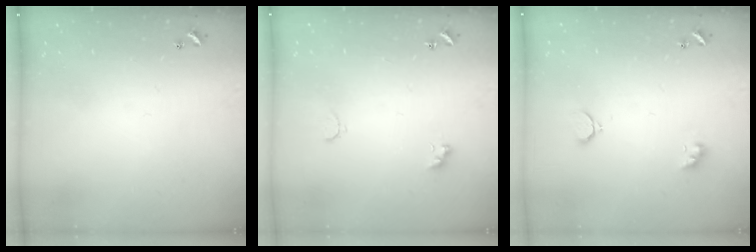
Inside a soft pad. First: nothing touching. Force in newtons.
{"total": 2.3, "press": 2.2, "slide": 0.6}
{"total": 2.9, "press": 2.8, "slide": 0.7}